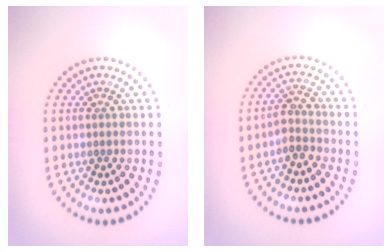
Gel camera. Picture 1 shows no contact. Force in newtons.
{"total": 2.0, "press": 1.7, "slide": 1.0}